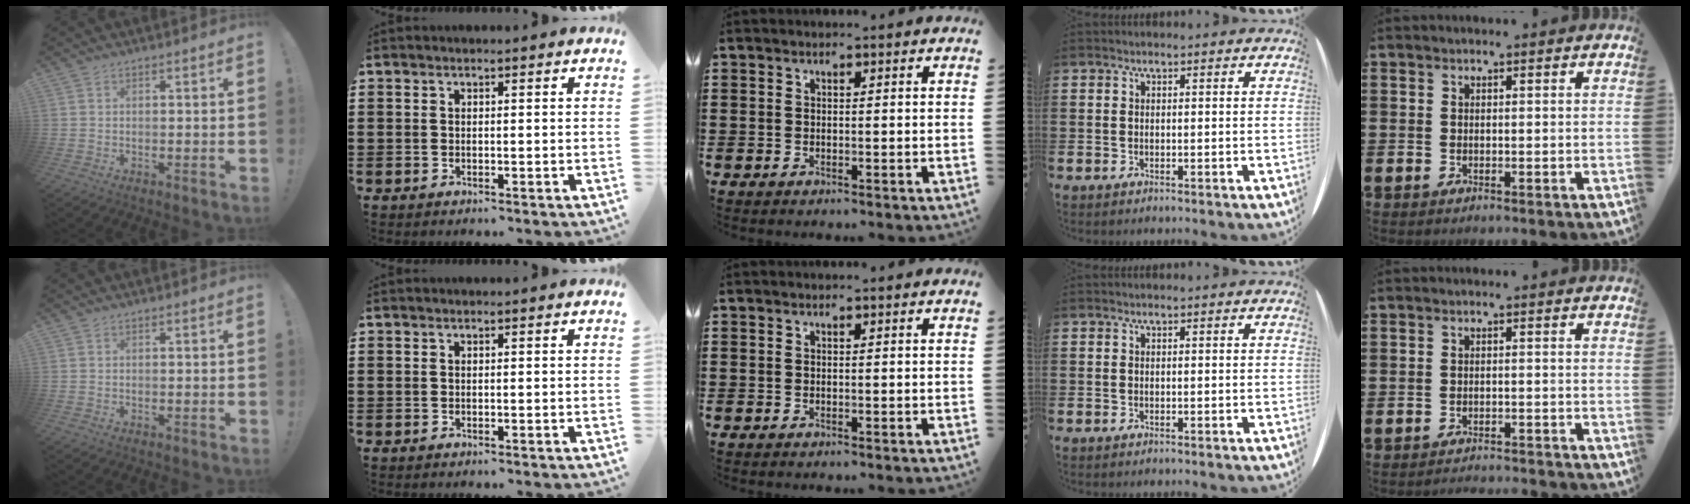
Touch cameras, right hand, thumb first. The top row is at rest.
{"little": {"total": 1.5, "force": [-1.5, -0.2, -0.1], "torque": [-0.001, 0.004, -0.031]}}